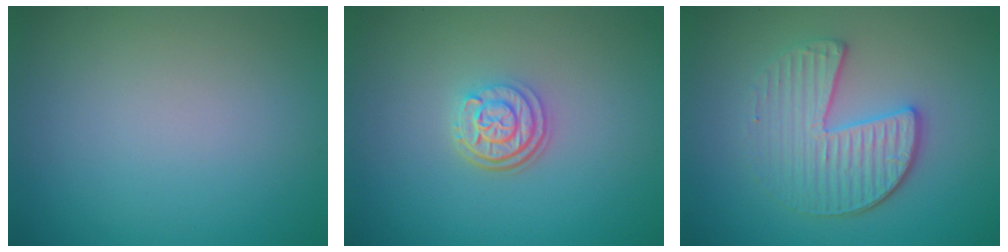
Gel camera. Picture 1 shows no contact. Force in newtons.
{"total": 3.1, "press": 2.4, "slide": 2.0}
{"total": 4.0, "press": 3.5, "slide": 2.0}